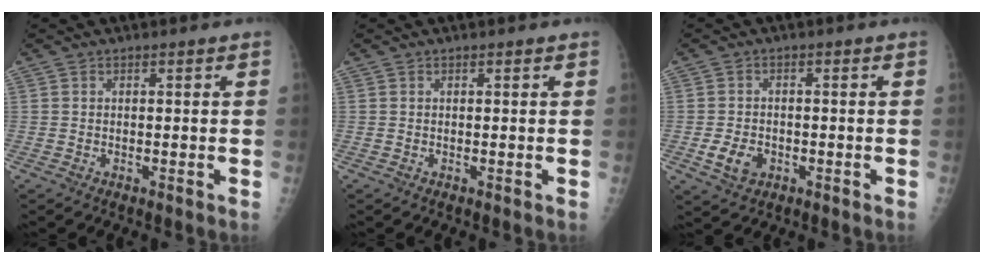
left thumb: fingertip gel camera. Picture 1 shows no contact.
{"total": 0.0}
{"total": 4.6, "force": [-1.6, 3.4, 2.6], "torque": [-0.037, 0.003, -0.022]}